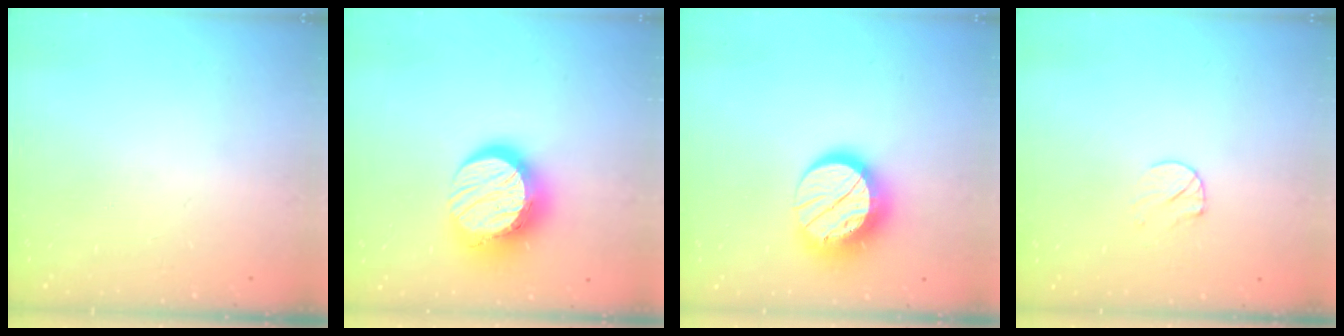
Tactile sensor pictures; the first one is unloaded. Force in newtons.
{"total": 14.8, "press": 14.7, "slide": 1.1}
{"total": 14.7, "press": 14.6, "slide": 1.2}
{"total": 6.2, "press": 6.1, "slide": 0.5}